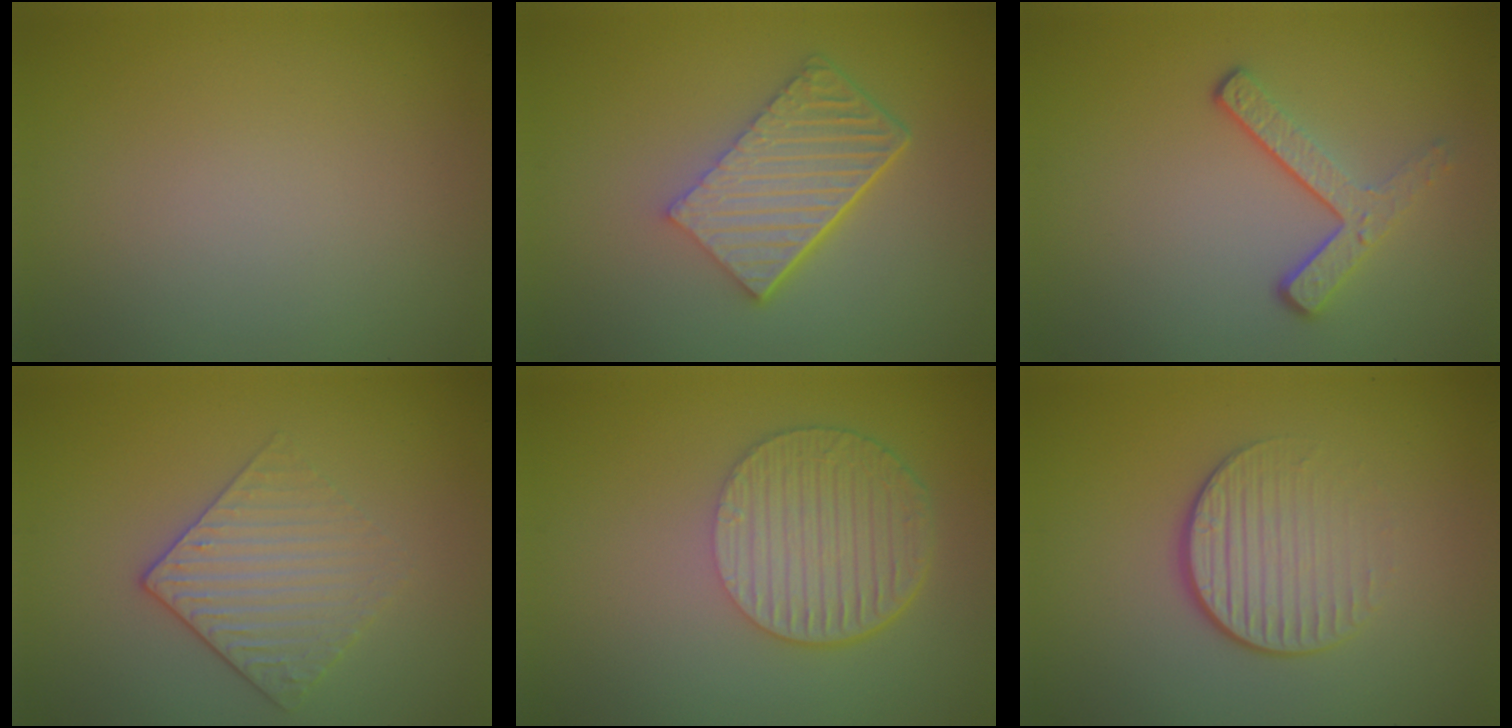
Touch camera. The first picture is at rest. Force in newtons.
{"total": 6.0, "press": 4.1, "slide": 4.4}
{"total": 3.3, "press": 2.3, "slide": 2.3}
{"total": 3.0, "press": 2.6, "slide": 1.6}
{"total": 6.5, "press": 4.5, "slide": 4.7}
{"total": 4.1, "press": 2.6, "slide": 3.2}